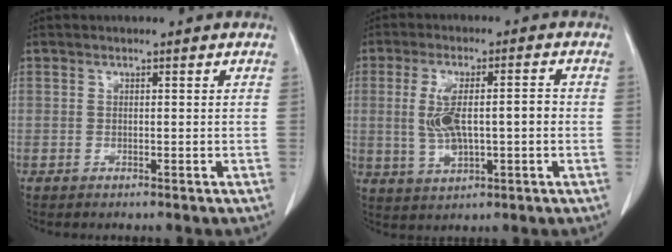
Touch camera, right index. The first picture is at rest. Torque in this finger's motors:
{"motor_torque": [0.35, -0.01, 0.24, 0.09]}